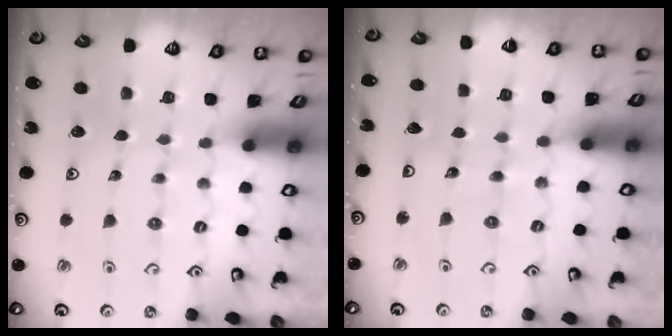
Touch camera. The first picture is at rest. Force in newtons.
{"total": 4.7, "press": 4.7, "slide": 0.7}